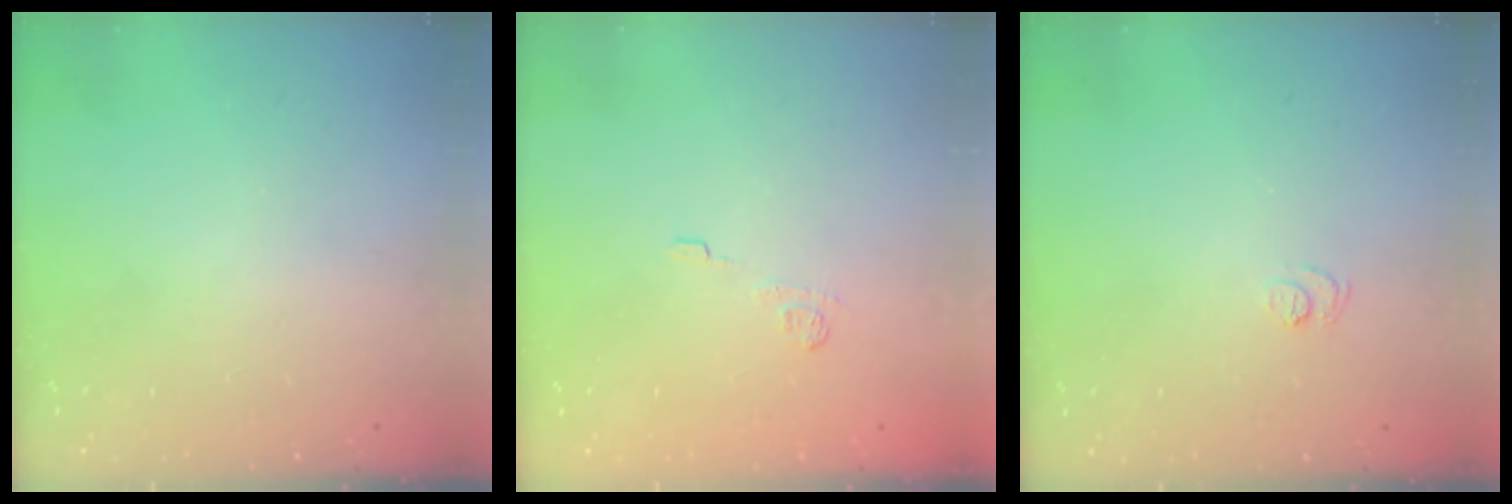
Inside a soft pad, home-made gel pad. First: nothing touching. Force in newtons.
{"total": 7.1, "press": 6.9, "slide": 1.5}
{"total": 4.8, "press": 4.8, "slide": 0.4}